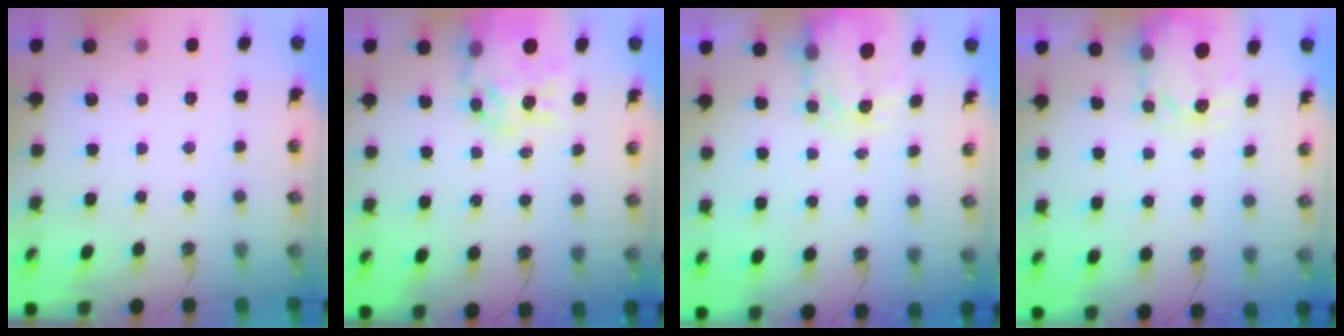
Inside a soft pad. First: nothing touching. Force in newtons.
{"total": 14.5, "press": 14.4, "slide": 1.6}
{"total": 3.9, "press": 3.9, "slide": 0.3}
{"total": 3.6, "press": 3.6, "slide": 0.6}